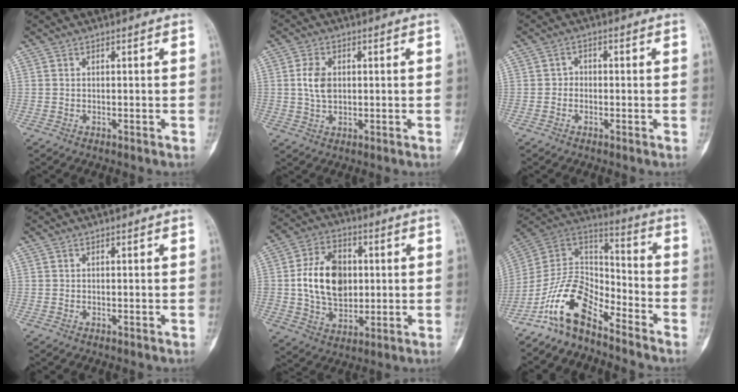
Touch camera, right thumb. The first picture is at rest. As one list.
[{"total": 5.0, "force": [0.6, 3.3, 3.7], "torque": [-0.068, 0.000, 0.009]}, {"total": 1.6, "force": [-0.5, 1.4, 0.7], "torque": [0.005, 0.008, -0.015]}, {"total": 0.0}, {"total": 14.6, "force": [1.2, 10.2, 10.3], "torque": [-0.149, 0.005, 0.023]}, {"total": 13.5, "force": [-9.6, 6.0, 7.3], "torque": [-0.118, 0.095, -0.192]}]